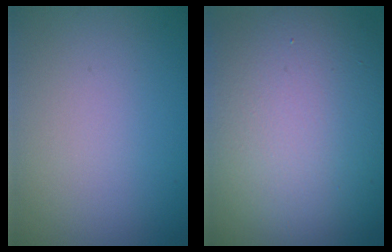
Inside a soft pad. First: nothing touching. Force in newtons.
{"total": 15.4, "press": 15.3, "slide": 0.7}